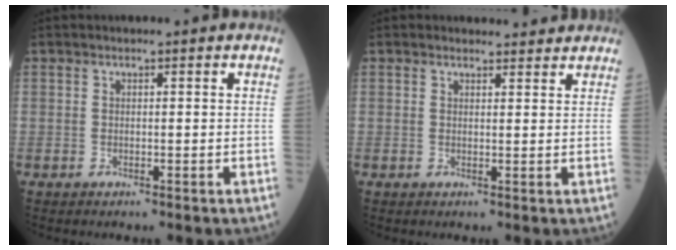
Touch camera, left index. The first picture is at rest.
{"total": 3.5, "force": [3.3, 1.0, 0.2], "torque": [-0.001, 0.004, 0.036]}